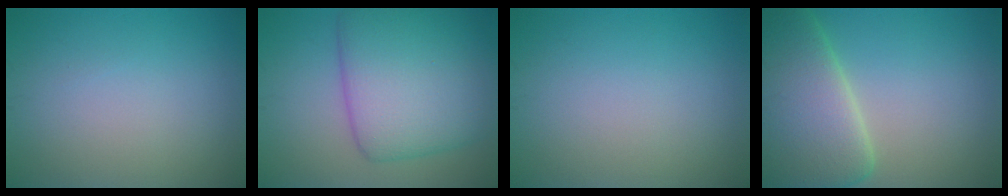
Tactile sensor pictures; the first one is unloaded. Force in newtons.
{"total": 9.6, "press": 9.6, "slide": 0.3}
{"total": 0.0}
{"total": 10.0, "press": 9.9, "slide": 0.6}